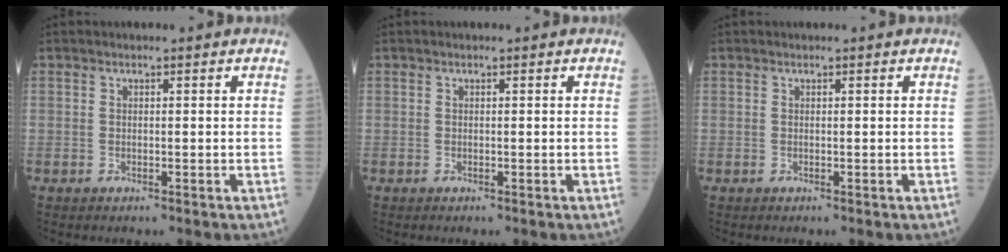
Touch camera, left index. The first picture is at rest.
{"total": 0.0}
{"total": 0.0}